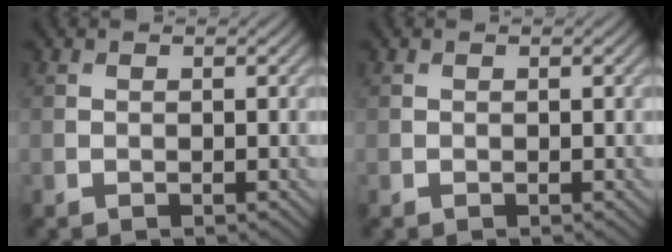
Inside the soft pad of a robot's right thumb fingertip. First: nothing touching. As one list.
[{"total": 0.0}]